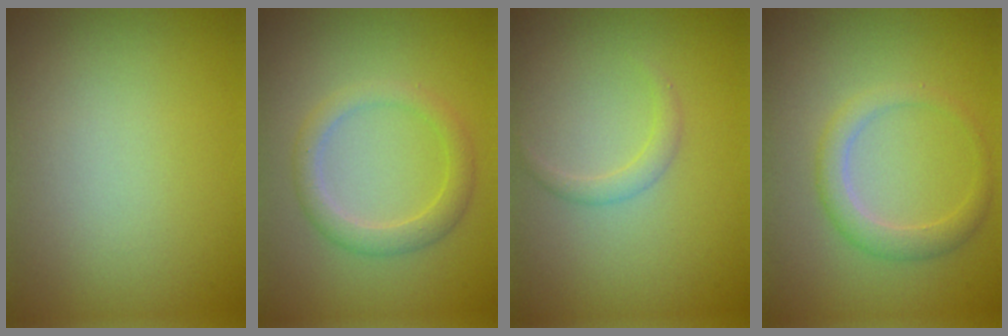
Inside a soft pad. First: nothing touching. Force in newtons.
{"total": 2.5, "press": 2.5, "slide": 0.1}
{"total": 1.1, "press": 1.1, "slide": 0.1}
{"total": 2.4, "press": 2.4, "slide": 0.1}